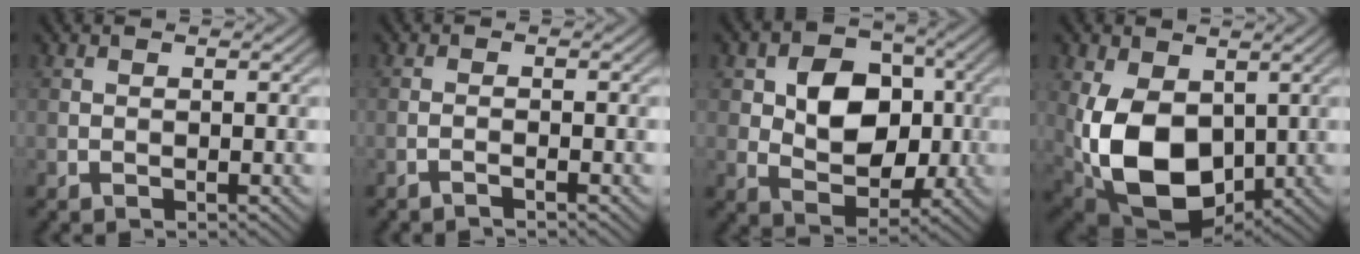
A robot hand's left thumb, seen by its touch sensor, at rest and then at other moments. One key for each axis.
{"total": 1.2, "fx": -0.9, "fy": 0.1, "fz": 0.8, "tx": -0.008, "ty": 0.005, "tz": -0.027}
{"total": 9.2, "fx": 0.9, "fy": 6.8, "fz": 6.2, "tx": -0.117, "ty": 0.002, "tz": 0.008}
{"total": 14.4, "fx": -0.8, "fy": 9.3, "fz": 11.0, "tx": -0.255, "ty": -0.031, "tz": -0.007}